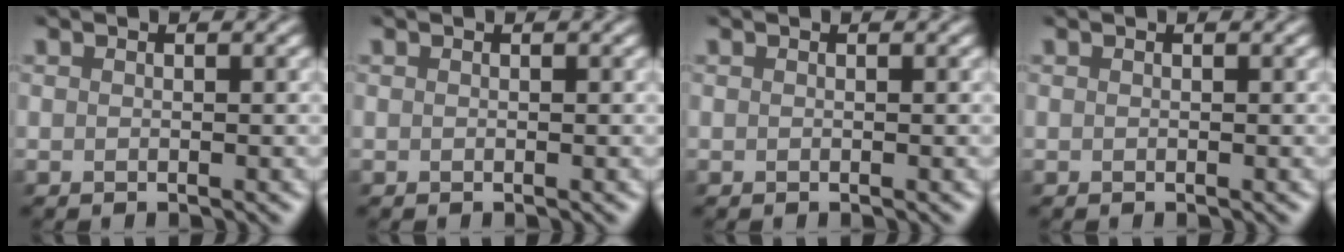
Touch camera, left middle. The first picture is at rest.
{"total": 0.0}
{"total": 0.0}
{"total": 0.0}